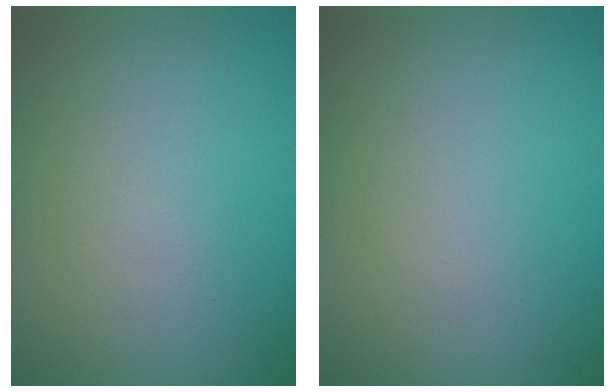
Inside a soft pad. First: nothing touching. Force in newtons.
{"total": 0.0}